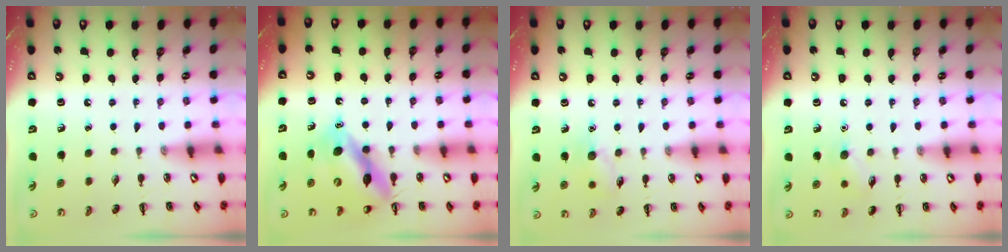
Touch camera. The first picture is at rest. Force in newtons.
{"total": 11.7, "press": 11.2, "slide": 3.3}
{"total": 8.1, "press": 7.9, "slide": 1.5}
{"total": 6.1, "press": 5.9, "slide": 1.6}